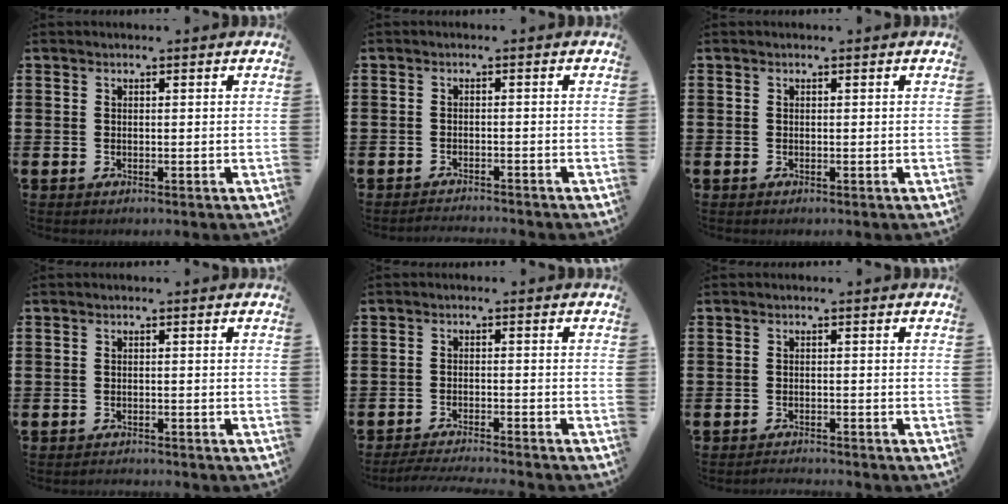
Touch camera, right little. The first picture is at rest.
{"total": 1.3, "force": [-1.3, -0.1, -0.1], "torque": [-0.002, 0.002, -0.026]}
{"total": 0.0}
{"total": 0.8, "force": [-0.8, 0.0, -0.1], "torque": [-0.001, 0.000, -0.017]}
{"total": 2.5, "force": [-2.4, -0.2, 0.7], "torque": [-0.010, 0.002, -0.047]}
{"total": 1.2, "force": [-1.2, -0.1, 0.0], "torque": [-0.003, 0.002, -0.025]}